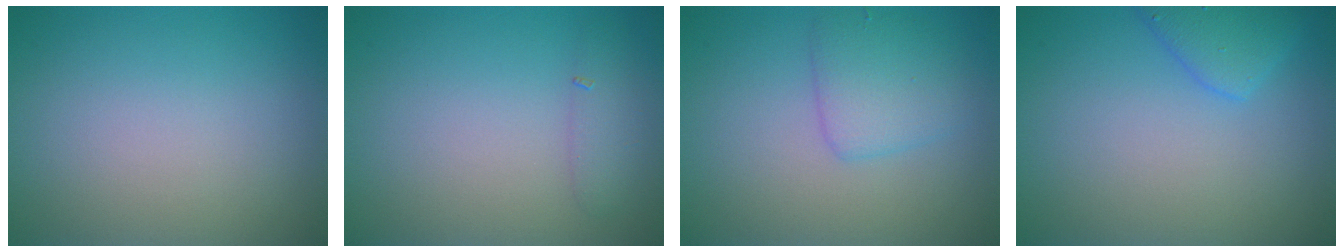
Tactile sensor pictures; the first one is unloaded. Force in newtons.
{"total": 1.4, "press": 1.4, "slide": 0.1}
{"total": 2.9, "press": 2.9, "slide": 0.1}
{"total": 2.6, "press": 2.6, "slide": 0.2}